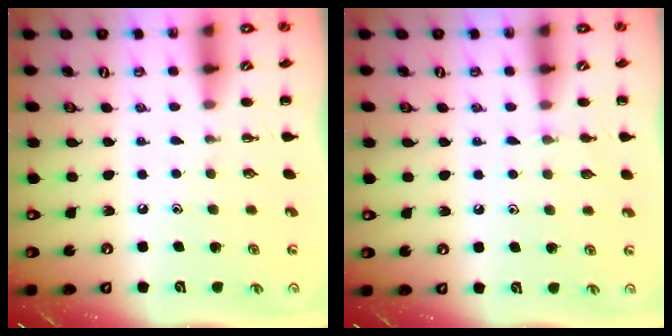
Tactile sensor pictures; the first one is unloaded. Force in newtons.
{"total": 4.2, "press": 3.9, "slide": 1.6}